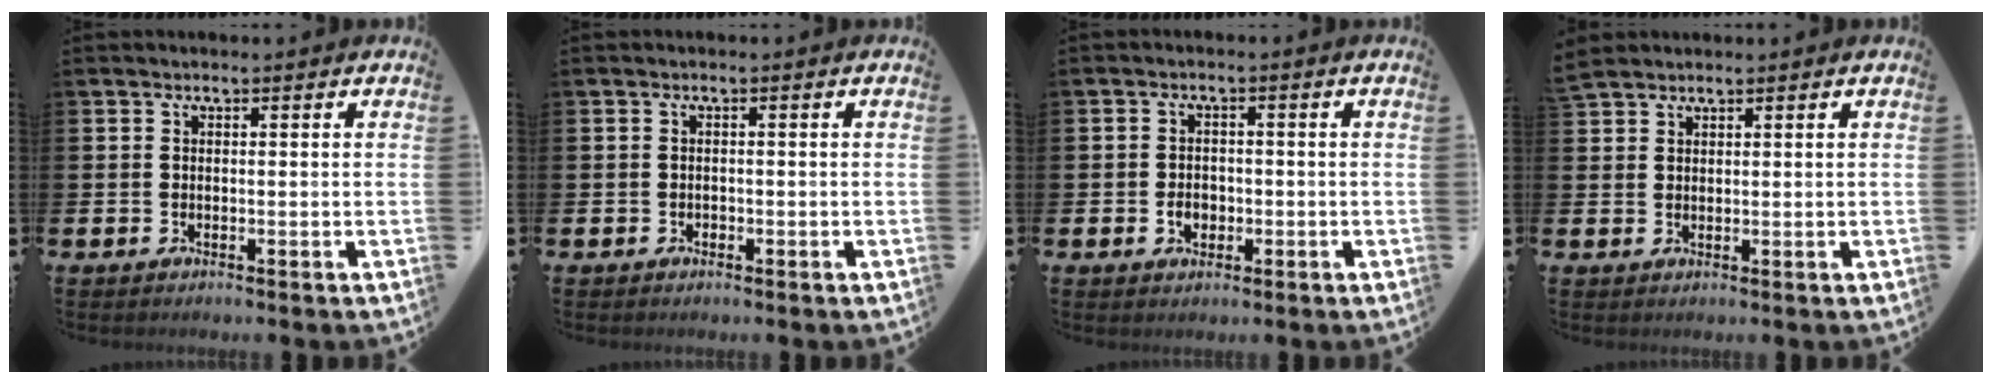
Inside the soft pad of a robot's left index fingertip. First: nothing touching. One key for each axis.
{"total": 0.6, "fx": -0.3, "fy": 0.5, "fz": 0.0, "tx": -0.001, "ty": 0.005, "tz": -0.008}
{"total": 2.4, "fx": -0.6, "fy": 1.9, "fz": 1.2, "tx": -0.011, "ty": -0.003, "tz": -0.019}
{"total": 2.2, "fx": 2.0, "fy": 0.7, "fz": 0.2, "tx": 0.003, "ty": -0.004, "tz": 0.037}